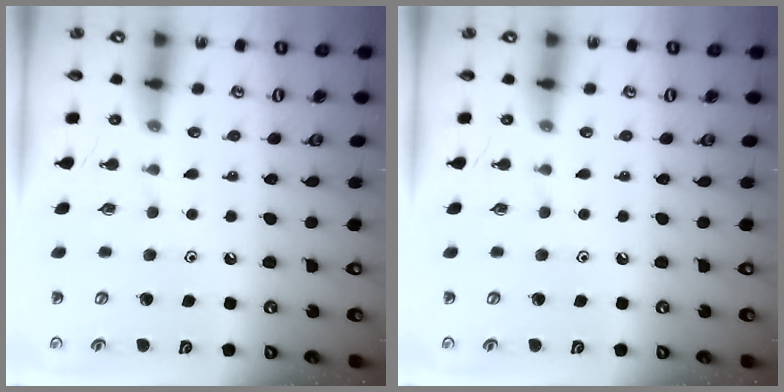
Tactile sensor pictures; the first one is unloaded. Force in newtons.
{"total": 0.0}